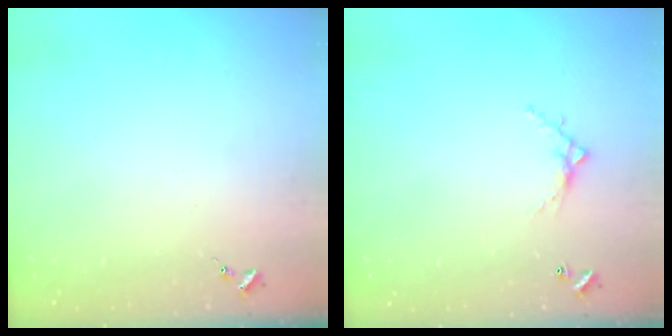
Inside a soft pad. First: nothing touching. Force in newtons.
{"total": 5.2, "press": 5.2, "slide": 0.2}